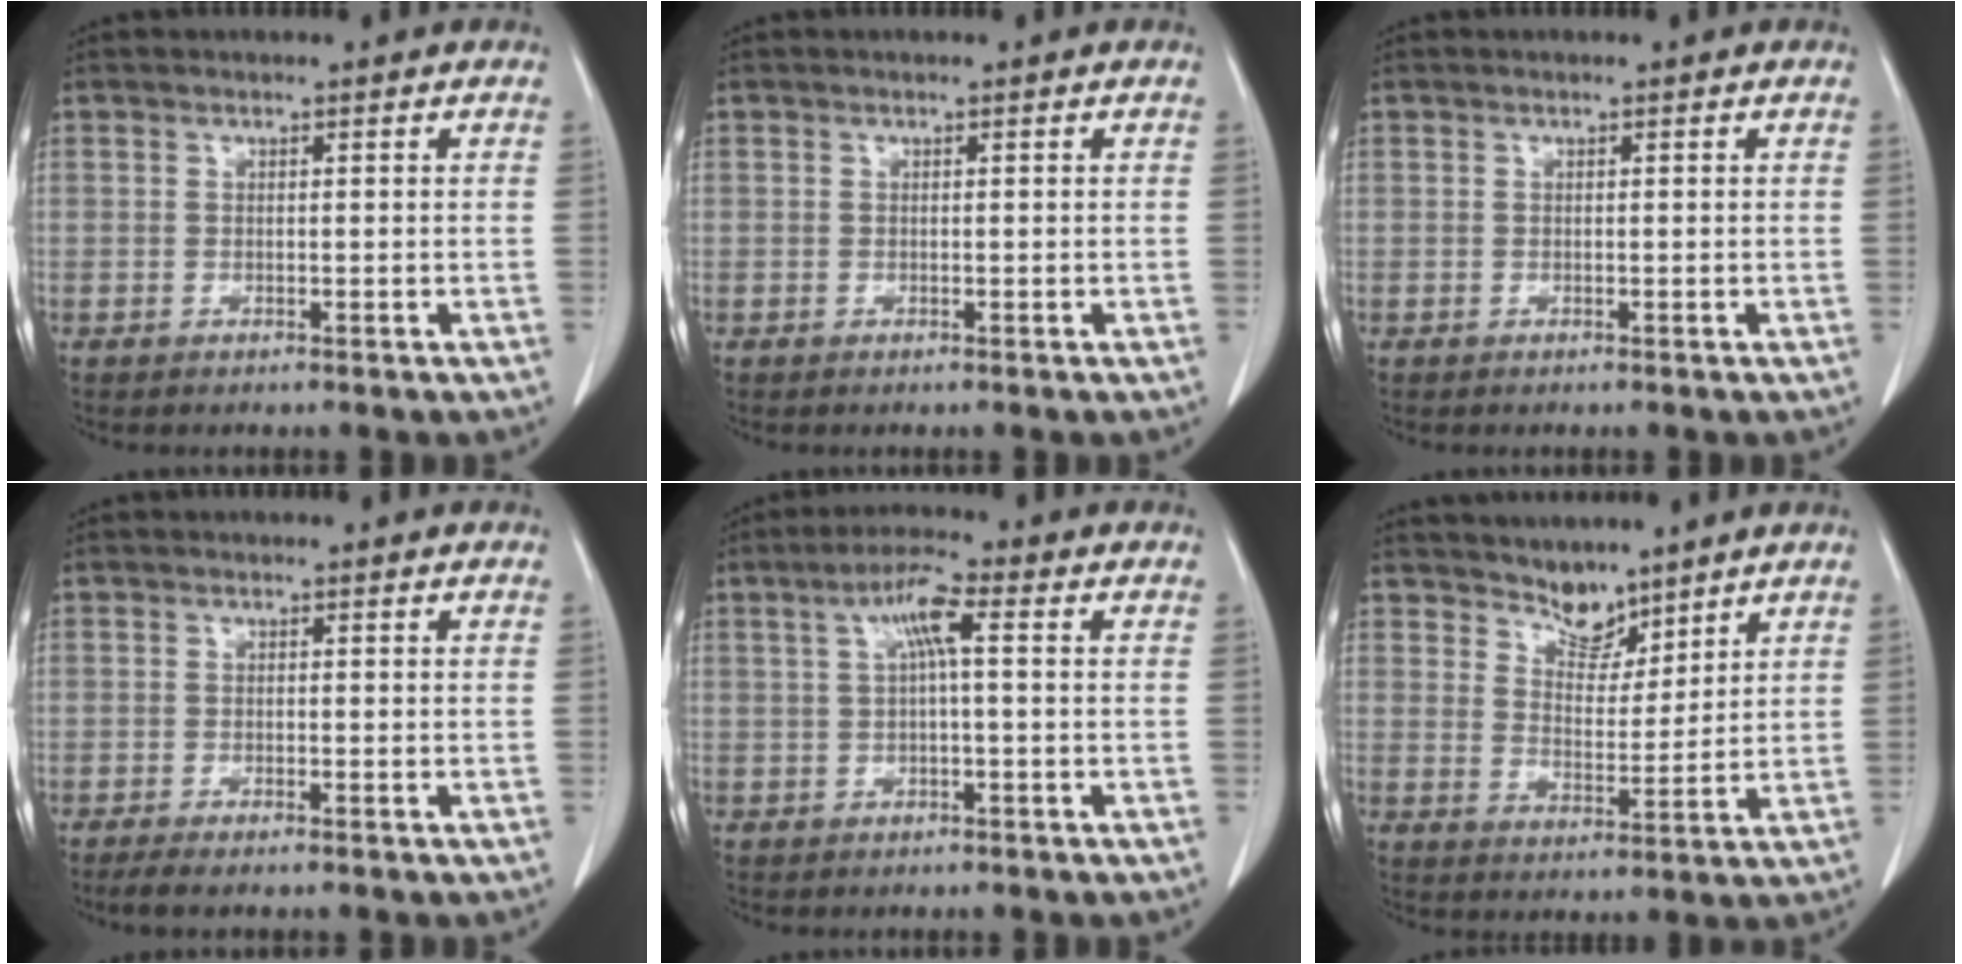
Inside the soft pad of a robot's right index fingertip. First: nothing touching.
{"total": 0.0}
{"total": 0.0}
{"total": 3.4, "force": [-2.7, 0.3, 2.0], "torque": [-0.031, -0.007, -0.038]}
{"total": 4.9, "force": [1.0, 0.5, 4.7], "torque": [-0.091, 0.016, 0.020]}
{"total": 5.1, "force": [4.5, 2.0, 1.2], "torque": [-0.022, -0.001, 0.087]}